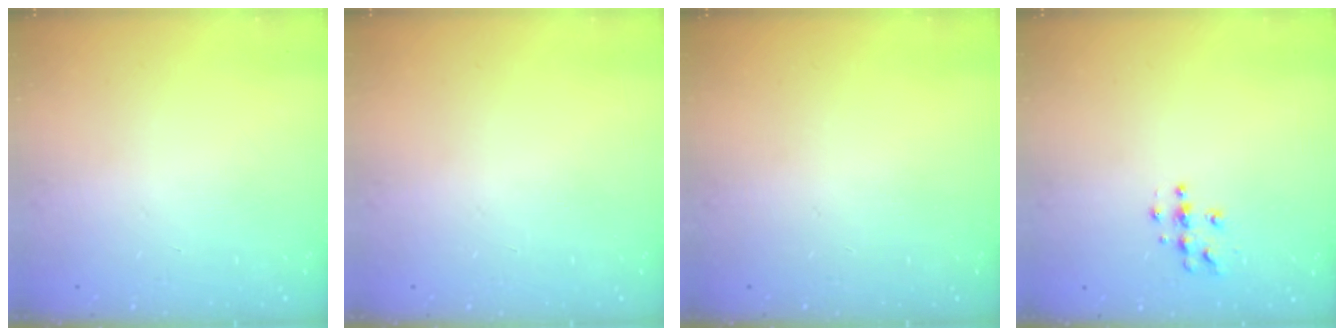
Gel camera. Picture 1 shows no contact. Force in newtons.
{"total": 0.0}
{"total": 0.0}
{"total": 4.3, "press": 4.3, "slide": 0.4}